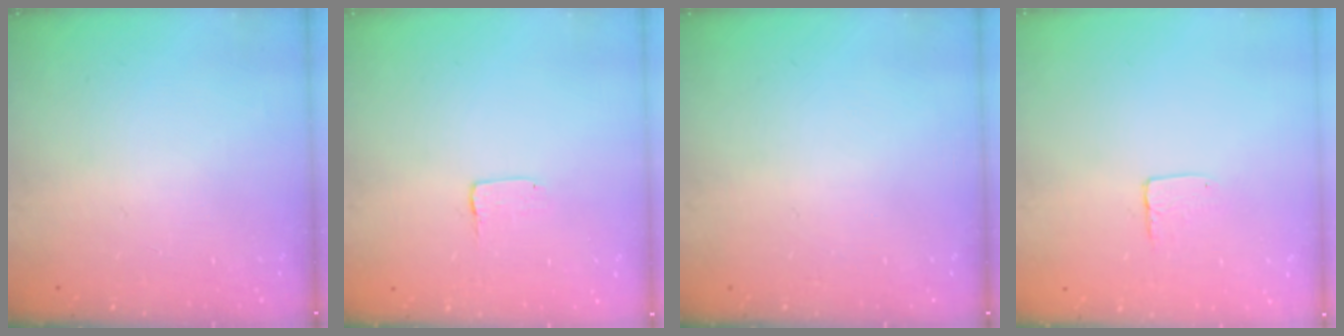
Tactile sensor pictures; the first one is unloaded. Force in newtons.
{"total": 1.3, "press": 1.2, "slide": 0.1}
{"total": 0.0}
{"total": 3.6, "press": 3.6, "slide": 0.3}